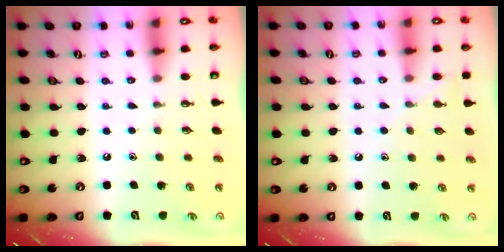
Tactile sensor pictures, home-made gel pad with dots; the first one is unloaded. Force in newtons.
{"total": 6.8, "press": 6.7, "slide": 0.7}